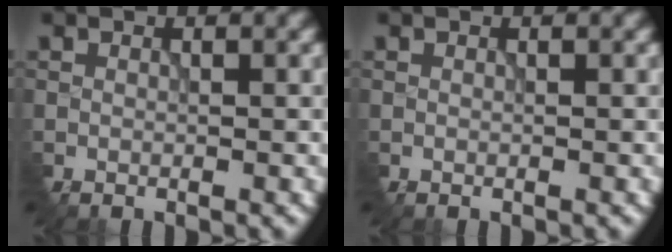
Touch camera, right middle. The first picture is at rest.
{"total": 0.0}